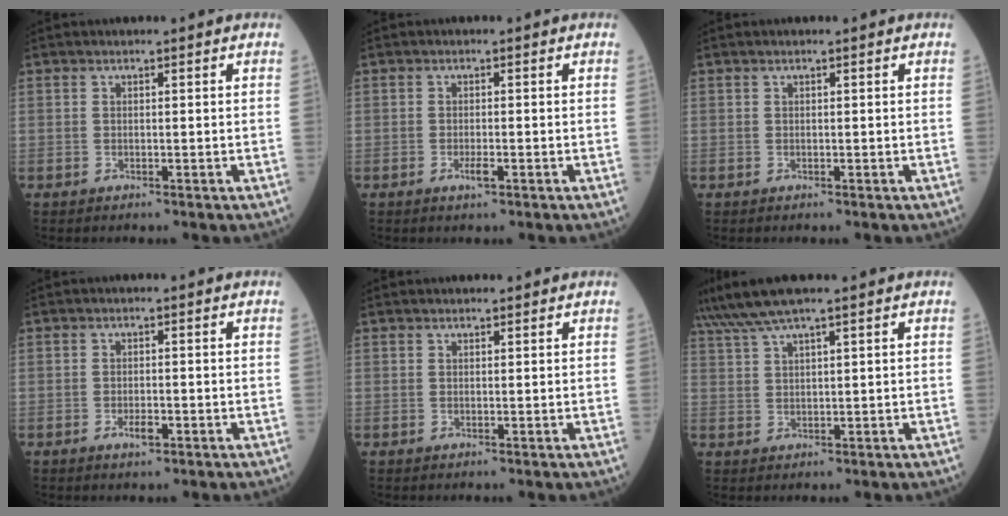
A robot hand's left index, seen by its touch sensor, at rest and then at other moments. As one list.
[{"total": 1.5, "force": [-0.8, 0.3, 1.2], "torque": [-0.023, -0.002, -0.012]}, {"total": 0.0}, {"total": 1.8, "force": [-1.0, 0.6, 1.4], "torque": [-0.024, 0.000, -0.014]}, {"total": 1.4, "force": [1.3, 0.4, 0.4], "torque": [-0.007, 0.019, 0.020]}, {"total": 4.9, "force": [4.0, -0.5, 2.9], "torque": [-0.075, 0.026, 0.086]}]